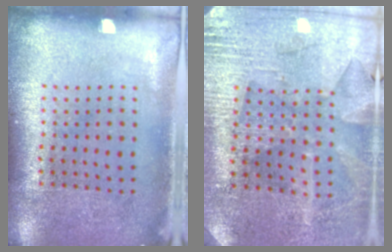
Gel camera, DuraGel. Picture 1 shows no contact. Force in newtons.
{"total": 2.9, "press": 2.8, "slide": 0.5}